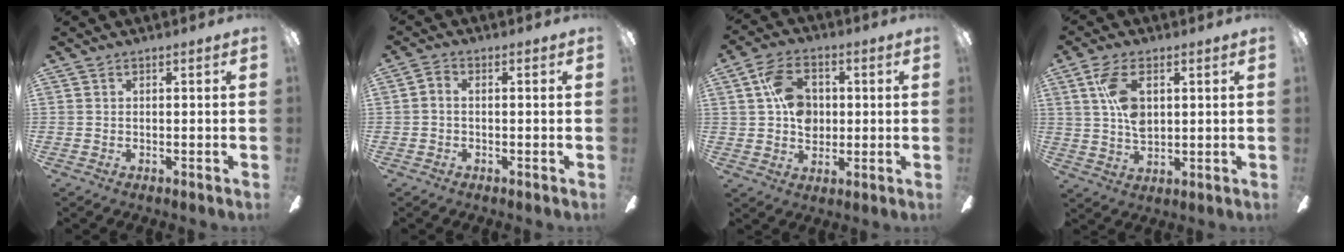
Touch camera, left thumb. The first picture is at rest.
{"total": 1.8, "force": [-0.8, 1.0, 1.3], "torque": [-0.022, 0.007, -0.015]}
{"total": 11.1, "force": [2.0, 8.4, 7.0], "torque": [-0.123, 0.019, 0.043]}
{"total": 9.6, "force": [3.0, 5.4, 7.3], "torque": [-0.149, 0.002, 0.055]}